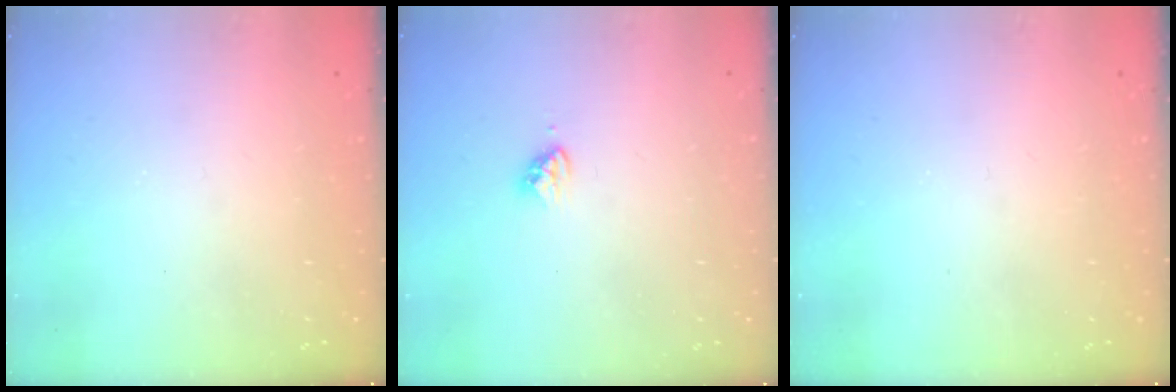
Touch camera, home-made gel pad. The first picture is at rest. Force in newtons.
{"total": 3.4, "press": 3.3, "slide": 0.2}
{"total": 0.0}